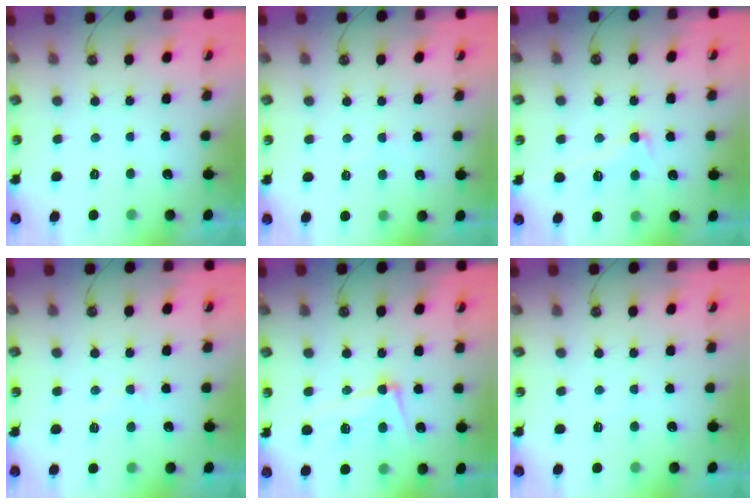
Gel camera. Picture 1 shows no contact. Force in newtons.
{"total": 1.0, "press": 1.0, "slide": 0.3}
{"total": 3.0, "press": 2.8, "slide": 1.1}
{"total": 3.6, "press": 3.6, "slide": 0.5}
{"total": 12.2, "press": 12.1, "slide": 1.8}
{"total": 2.2, "press": 2.2, "slide": 0.3}